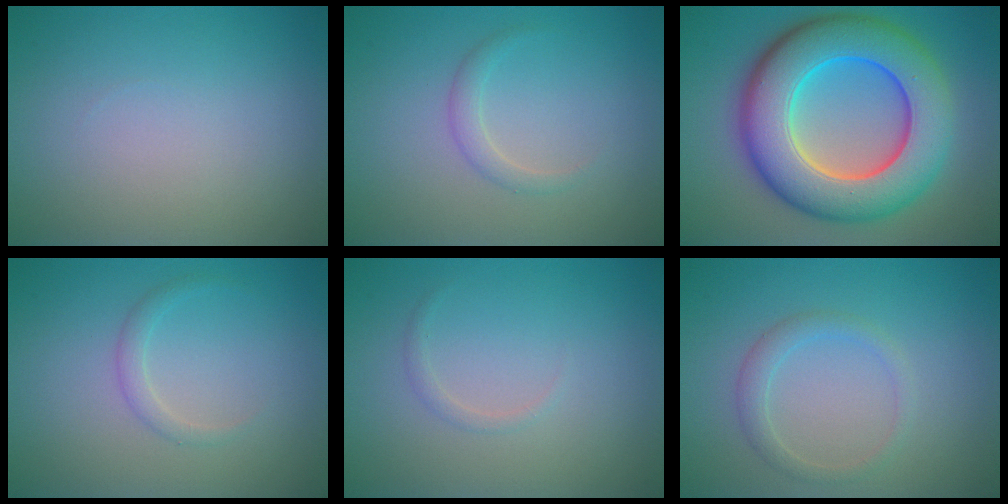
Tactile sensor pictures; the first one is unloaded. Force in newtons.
{"total": 1.2, "press": 1.2, "slide": 0.0}
{"total": 12.3, "press": 12.3, "slide": 0.2}
{"total": 1.2, "press": 1.2, "slide": 0.0}
{"total": 0.7, "press": 0.7, "slide": 0.1}
{"total": 1.8, "press": 1.8, "slide": 0.1}